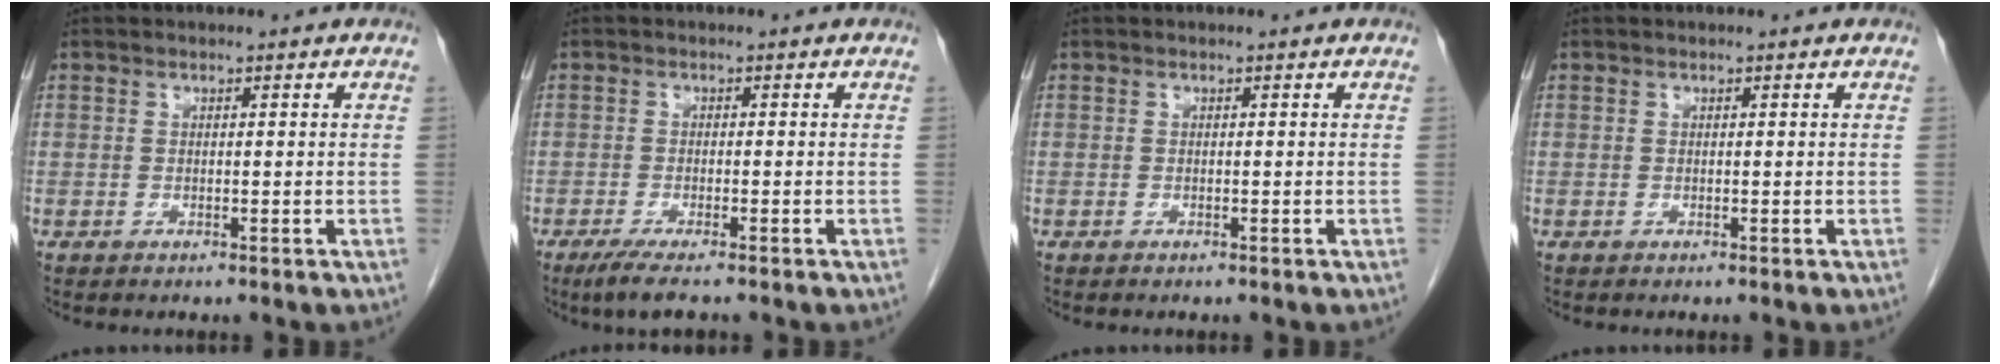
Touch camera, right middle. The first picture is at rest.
{"total": 4.1, "force": [-3.0, 0.4, 2.7], "torque": [-0.049, -0.011, -0.052]}
{"total": 0.0}
{"total": 0.0}